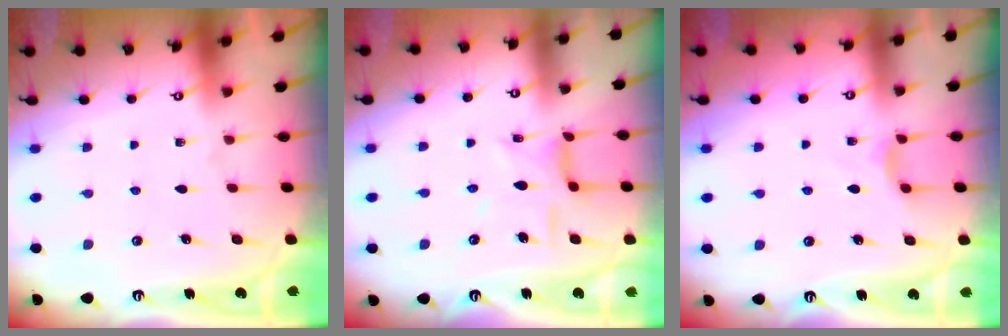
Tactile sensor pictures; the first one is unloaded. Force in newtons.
{"total": 9.2, "press": 9.2, "slide": 0.6}
{"total": 2.9, "press": 2.9, "slide": 0.5}